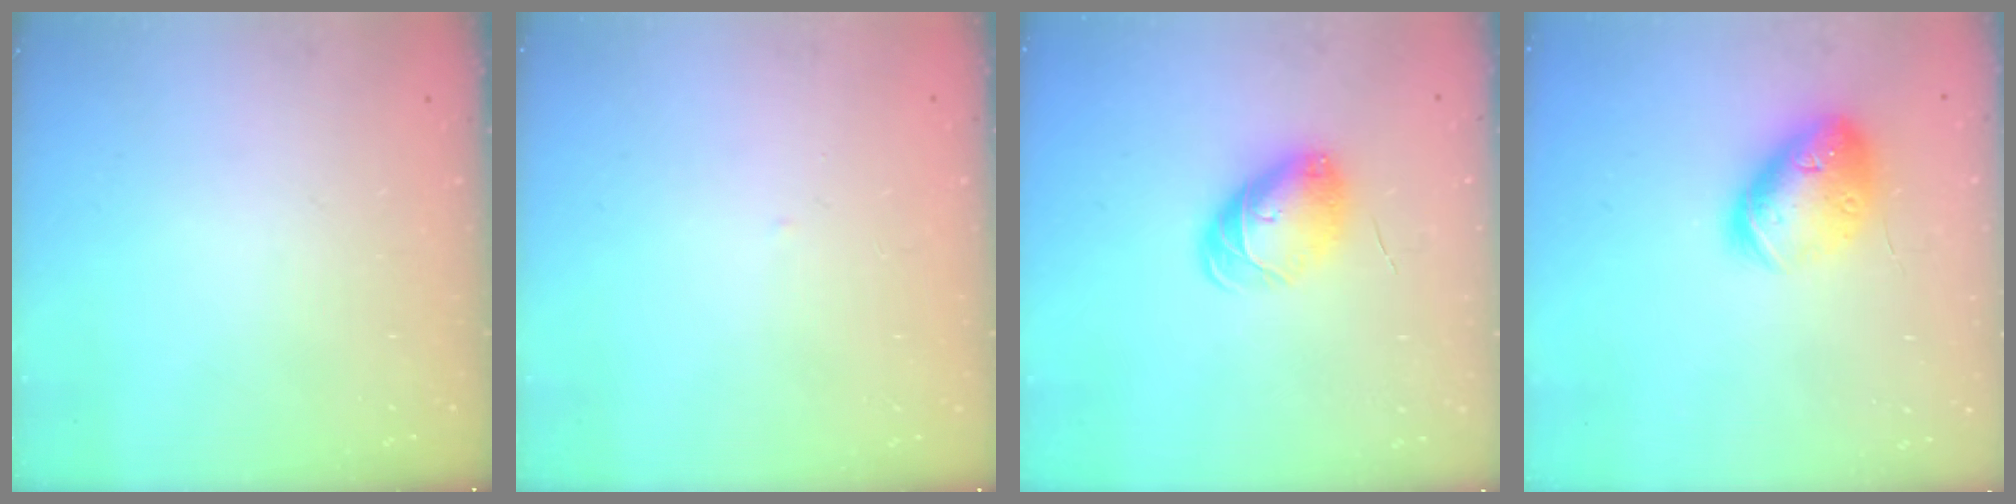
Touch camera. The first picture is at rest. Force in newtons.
{"total": 1.6, "press": 1.6, "slide": 0.3}
{"total": 7.3, "press": 7.2, "slide": 0.4}
{"total": 17.1, "press": 16.9, "slide": 2.7}